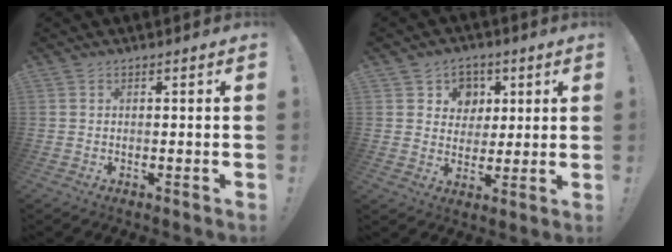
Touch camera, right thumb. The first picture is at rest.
{"total": 7.7, "force": [2.5, 7.2, 1.1], "torque": [-0.011, -0.019, 0.052]}